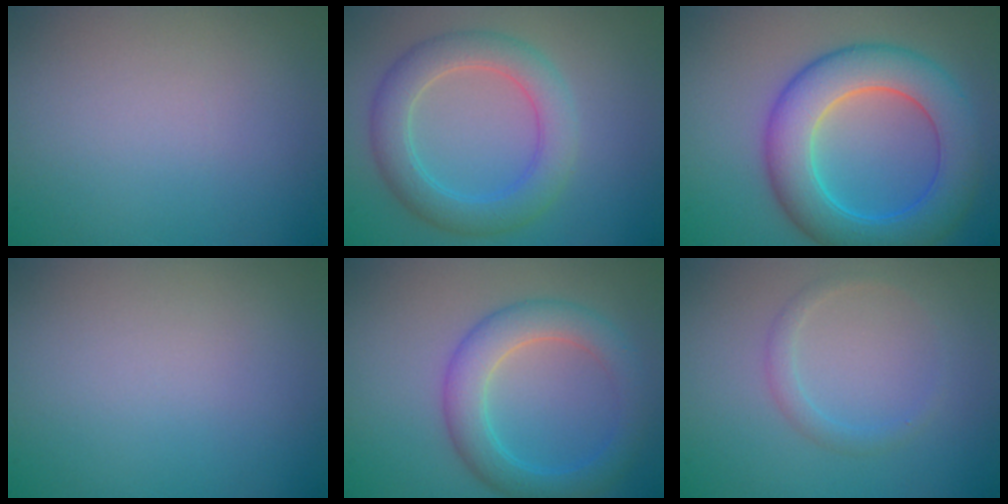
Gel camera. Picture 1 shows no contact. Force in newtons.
{"total": 4.7, "press": 4.7, "slide": 0.0}
{"total": 8.3, "press": 8.3, "slide": 0.0}
{"total": 0.0}
{"total": 4.7, "press": 4.7, "slide": 0.2}
{"total": 1.3, "press": 1.3, "slide": 0.0}